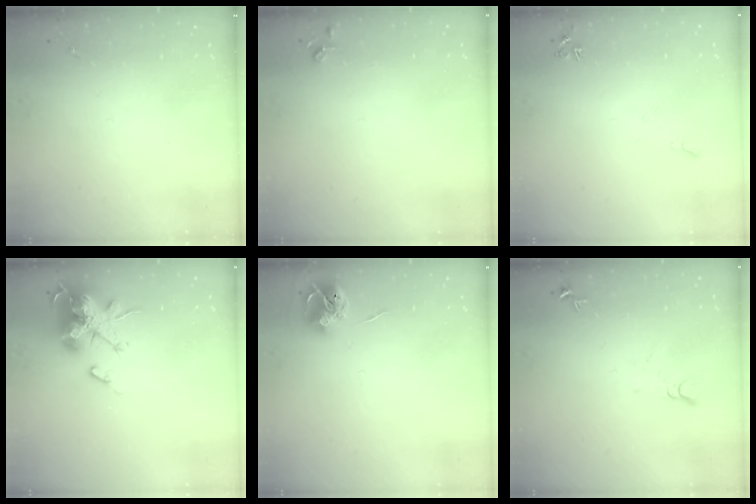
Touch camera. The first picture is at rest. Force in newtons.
{"total": 3.8, "press": 3.8, "slide": 0.5}
{"total": 5.2, "press": 5.1, "slide": 1.0}
{"total": 18.5, "press": 18.5, "slide": 0.1}
{"total": 7.3, "press": 7.3, "slide": 0.6}
{"total": 3.3, "press": 3.3, "slide": 0.3}